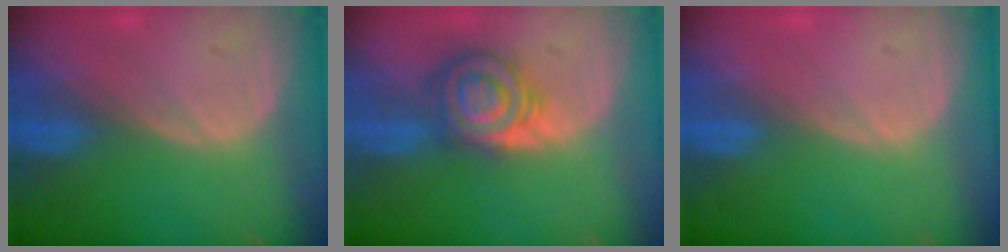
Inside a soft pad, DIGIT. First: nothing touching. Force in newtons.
{"total": 6.7, "press": 6.7, "slide": 0.1}
{"total": 0.0}